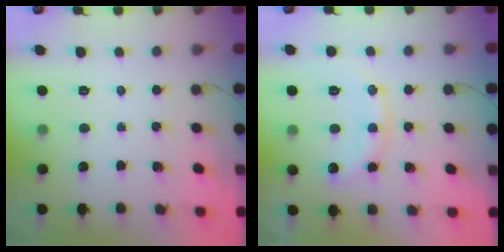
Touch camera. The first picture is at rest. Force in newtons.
{"total": 14.4, "press": 14.4, "slide": 0.6}